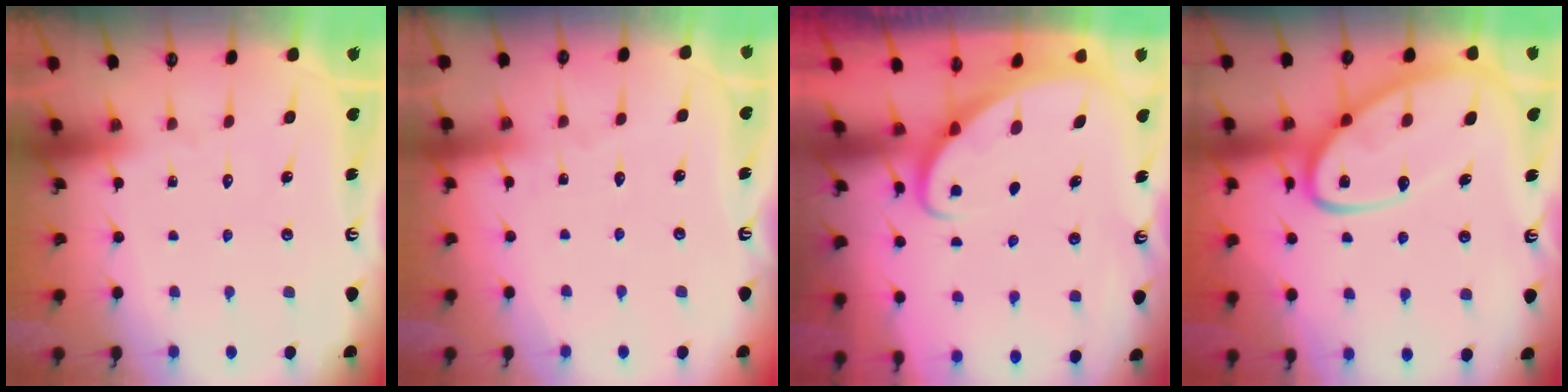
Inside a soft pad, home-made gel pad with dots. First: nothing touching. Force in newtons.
{"total": 1.6, "press": 1.6, "slide": 0.2}
{"total": 2.4, "press": 2.4, "slide": 0.2}
{"total": 15.5, "press": 15.4, "slide": 1.5}